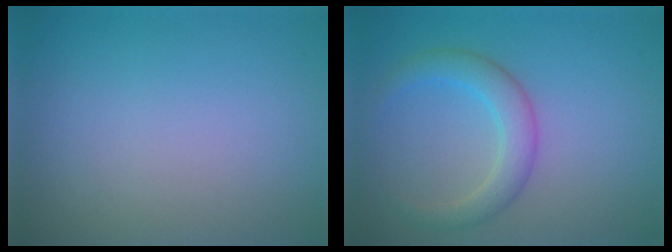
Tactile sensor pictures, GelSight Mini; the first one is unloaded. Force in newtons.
{"total": 3.2, "press": 3.2, "slide": 0.1}